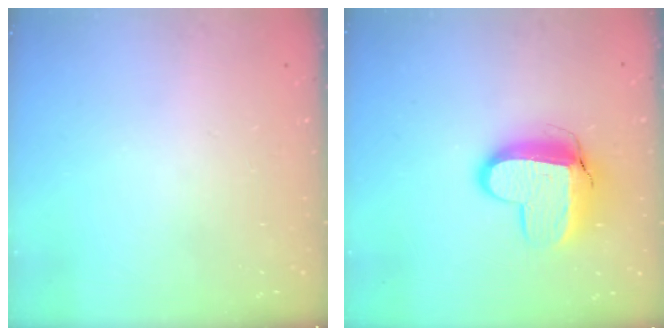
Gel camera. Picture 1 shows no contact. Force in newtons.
{"total": 11.8, "press": 11.8, "slide": 1.2}